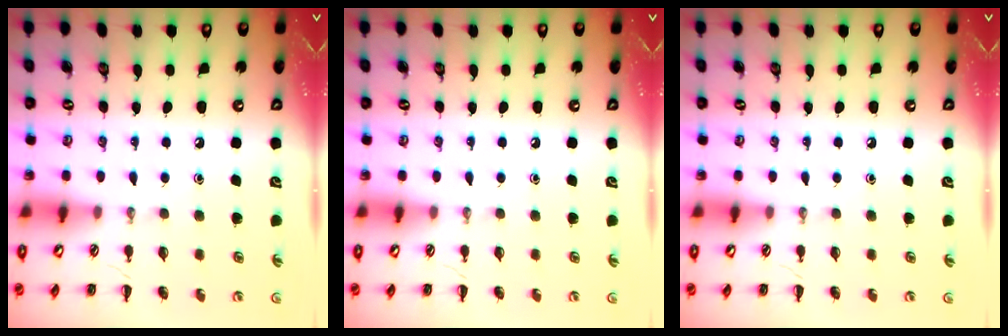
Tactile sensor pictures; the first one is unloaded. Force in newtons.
{"total": 0.0}
{"total": 0.0}